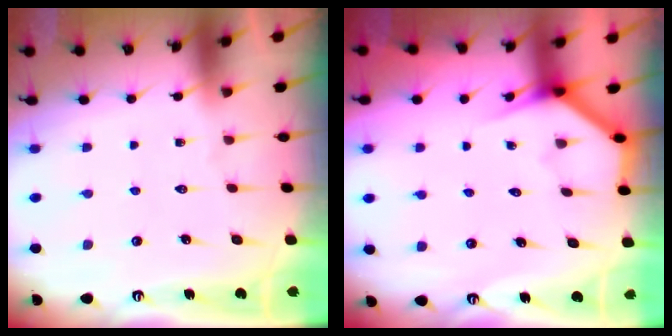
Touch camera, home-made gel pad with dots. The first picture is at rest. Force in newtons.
{"total": 3.9, "press": 3.9, "slide": 0.3}